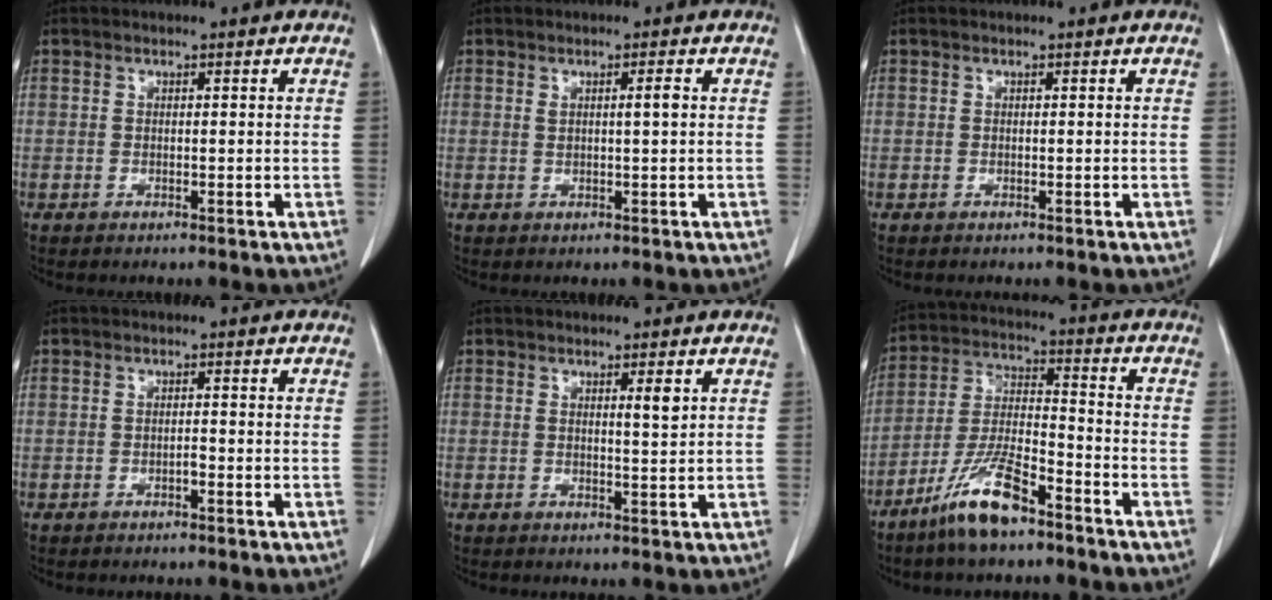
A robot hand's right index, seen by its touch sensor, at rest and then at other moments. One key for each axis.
{"total": 1.8, "fx": 0.4, "fy": 0.0, "fz": 1.7, "tx": -0.029, "ty": 0.001, "tz": 0.008}
{"total": 0.0}
{"total": 0.7, "fx": -0.5, "fy": 0.1, "fz": 0.5, "tx": -0.008, "ty": 0.002, "tz": -0.008}
{"total": 2.0, "fx": 0.9, "fy": 0.1, "fz": 1.8, "tx": -0.031, "ty": -0.004, "tz": 0.012}
{"total": 10.8, "fx": -7.6, "fy": 2.0, "fz": 7.4, "tx": -0.157, "ty": -0.015, "tz": -0.149}